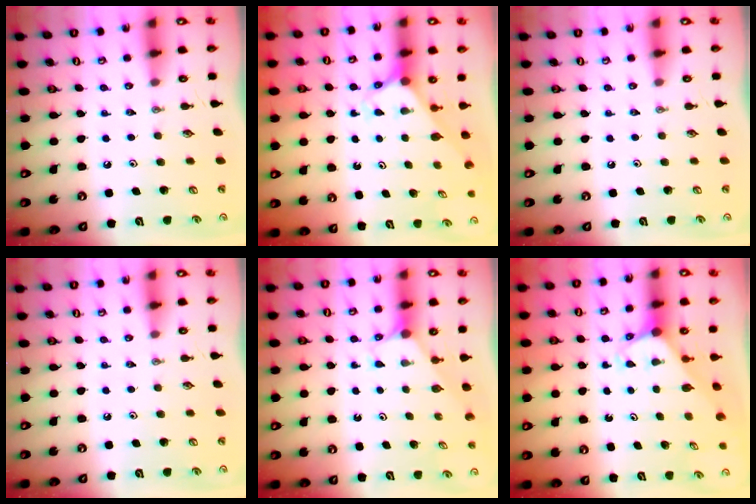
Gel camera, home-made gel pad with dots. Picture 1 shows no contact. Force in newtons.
{"total": 2.6, "press": 2.6, "slide": 0.2}
{"total": 0.0}
{"total": 0.0}
{"total": 2.3, "press": 2.3, "slide": 0.2}
{"total": 2.1, "press": 2.1, "slide": 0.1}